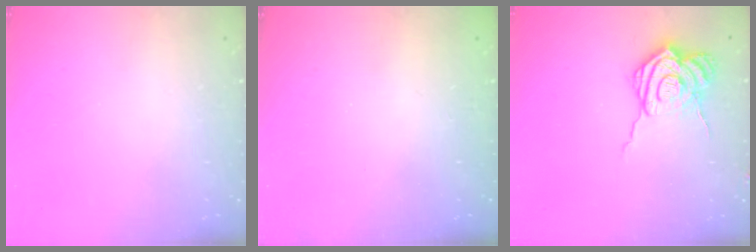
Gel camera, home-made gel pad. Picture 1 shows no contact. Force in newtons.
{"total": 2.5, "press": 2.4, "slide": 0.8}
{"total": 13.9, "press": 13.8, "slide": 1.5}